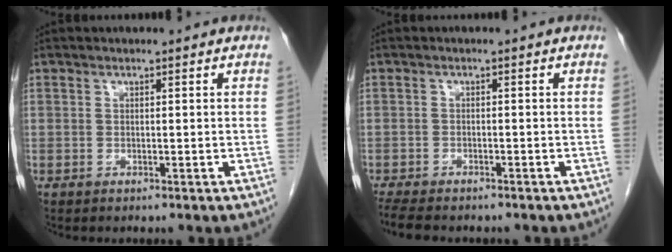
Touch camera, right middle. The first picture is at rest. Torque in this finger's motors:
{"motor_torque": [0.16, 0.05, 0.03, 0.04]}